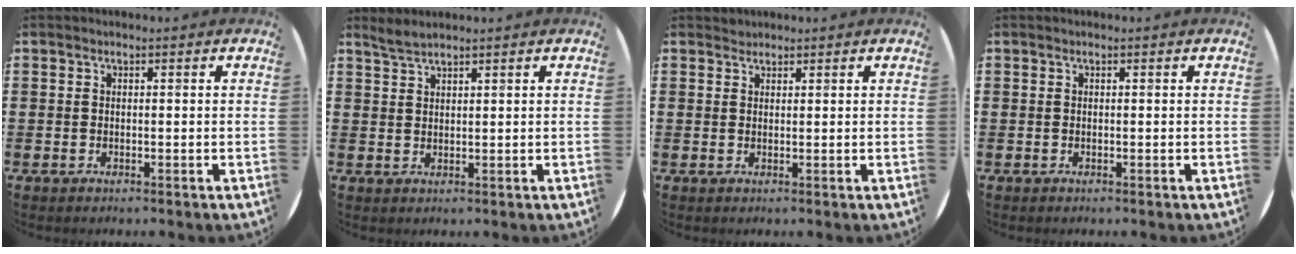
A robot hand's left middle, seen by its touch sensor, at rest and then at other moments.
{"total": 1.9, "force": [1.8, 0.0, 0.5], "torque": [-0.013, 0.001, 0.035]}
{"total": 0.9, "force": [0.8, 0.2, -0.2], "torque": [0.001, 0.003, 0.016]}
{"total": 0.0}